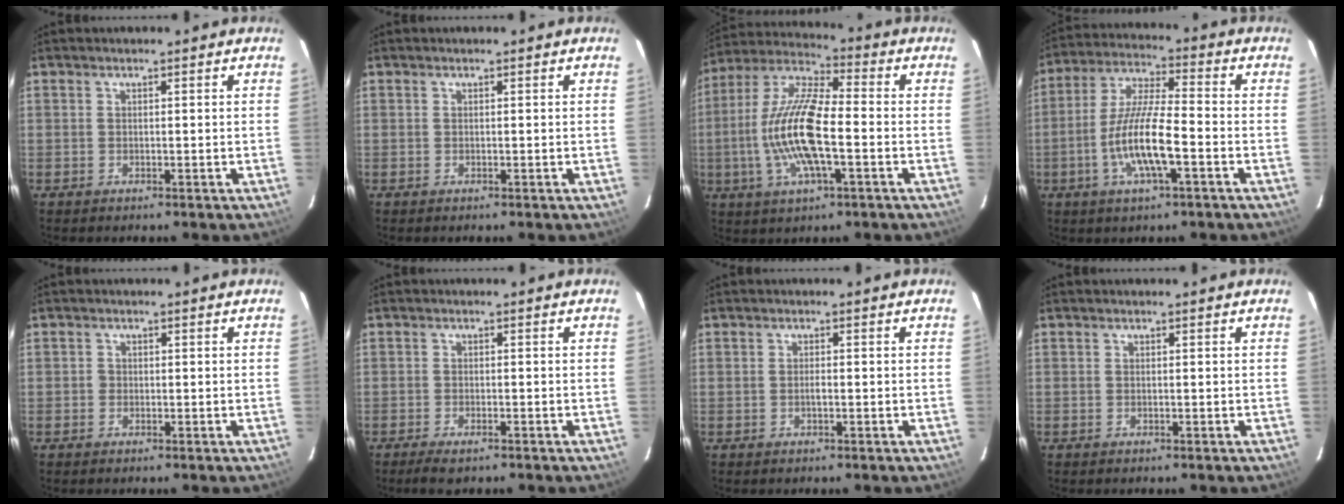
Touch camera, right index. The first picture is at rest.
{"total": 0.0}
{"total": 16.1, "force": [-3.2, 4.6, 15.1], "torque": [-0.304, -0.001, -0.067]}
{"total": 12.3, "force": [-4.2, 2.2, 11.3], "torque": [-0.233, -0.004, -0.081]}
{"total": 0.9, "force": [-0.3, 0.8, 0.0], "torque": [0.002, 0.001, -0.005]}
{"total": 3.2, "force": [-2.5, 0.9, 1.9], "torque": [-0.046, -0.009, -0.044]}
{"total": 1.0, "force": [-0.3, 0.3, 0.9], "torque": [-0.017, 0.002, -0.005]}
{"total": 0.0}